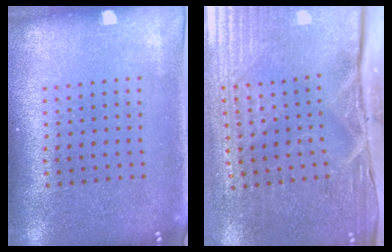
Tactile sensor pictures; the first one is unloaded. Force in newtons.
{"total": 4.8, "press": 4.1, "slide": 2.5}